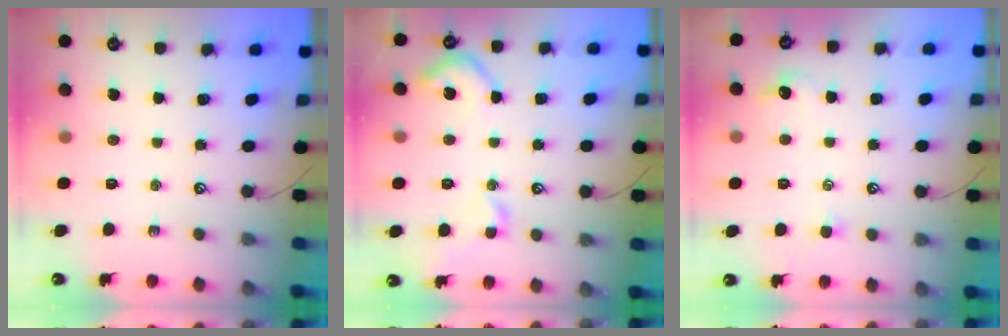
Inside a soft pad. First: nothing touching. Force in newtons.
{"total": 7.3, "press": 7.3, "slide": 1.0}
{"total": 1.4, "press": 1.3, "slide": 0.6}